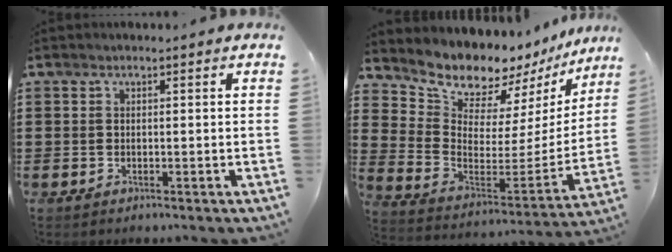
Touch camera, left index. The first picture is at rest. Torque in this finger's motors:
{"motor_torque": [1.43, -0.71, 0.52, 0.17]}